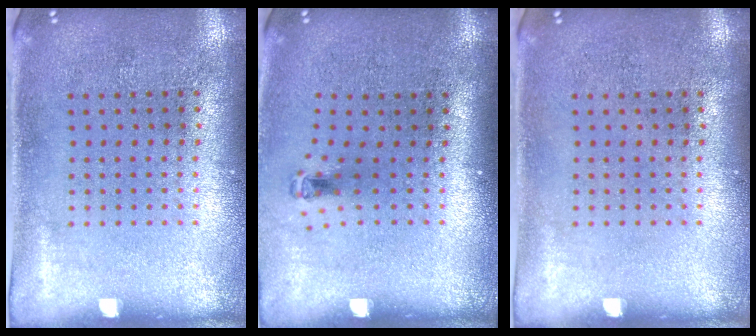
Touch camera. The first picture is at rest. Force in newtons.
{"total": 0.8, "press": 0.4, "slide": 0.7}
{"total": 0.0}